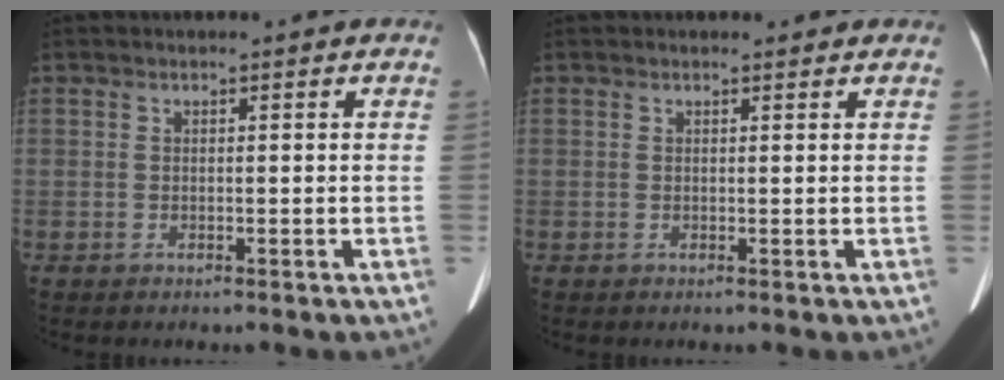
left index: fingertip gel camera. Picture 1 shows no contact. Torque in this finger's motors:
{"motor_torque": [0.31, -0.17, 0.00, -0.01]}